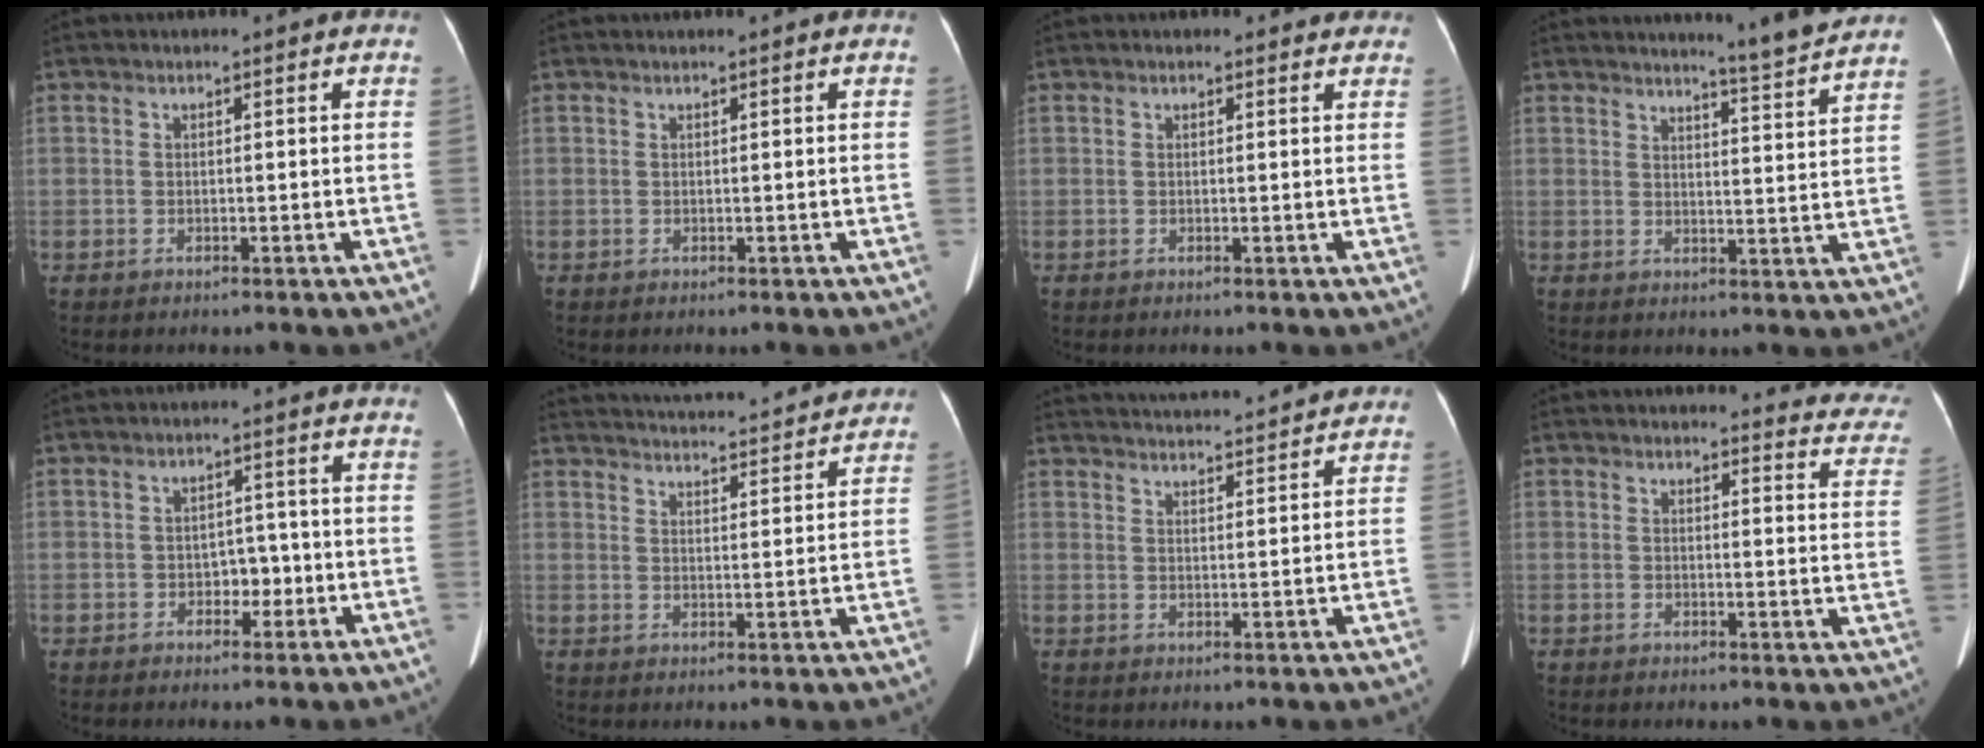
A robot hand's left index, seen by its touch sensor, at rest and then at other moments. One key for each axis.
{"total": 0.0}
{"total": 1.9, "fx": 1.7, "fy": 0.9, "fz": 0.3, "tx": -0.002, "ty": 0.001, "tz": 0.006}
{"total": 7.5, "fx": 7.1, "fy": -1.4, "fz": 2.1, "tx": -0.049, "ty": -0.028, "tz": 0.087}
{"total": 3.4, "fx": -1.1, "fy": 2.2, "fz": 2.3, "tx": -0.028, "ty": 0.010, "tz": -0.014}
{"total": 20.2, "fx": 19.3, "fy": 2.2, "fz": 5.6, "tx": -0.091, "ty": 0.010, "tz": 0.253}
{"total": 14.7, "fx": 14.1, "fy": 1.1, "fz": 4.2, "tx": -0.072, "ty": 0.026, "tz": 0.196}
{"total": 14.7, "fx": 14.2, "fy": 2.4, "fz": 2.8, "tx": 0.011, "ty": -0.084, "tz": 0.117}